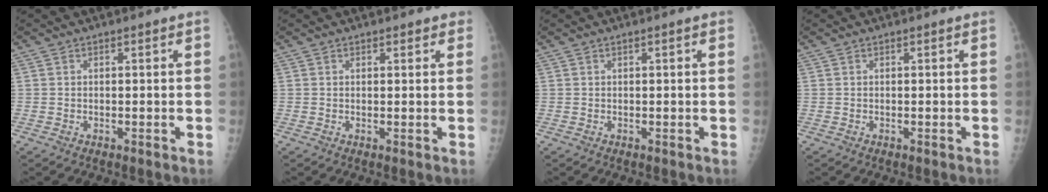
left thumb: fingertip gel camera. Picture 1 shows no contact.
{"total": 1.1, "force": [0.9, 0.7, 0.2], "torque": [0.011, -0.004, 0.005]}
{"total": 0.8, "force": [0.3, 0.0, 0.8], "torque": [-0.016, 0.002, 0.003]}
{"total": 0.0}